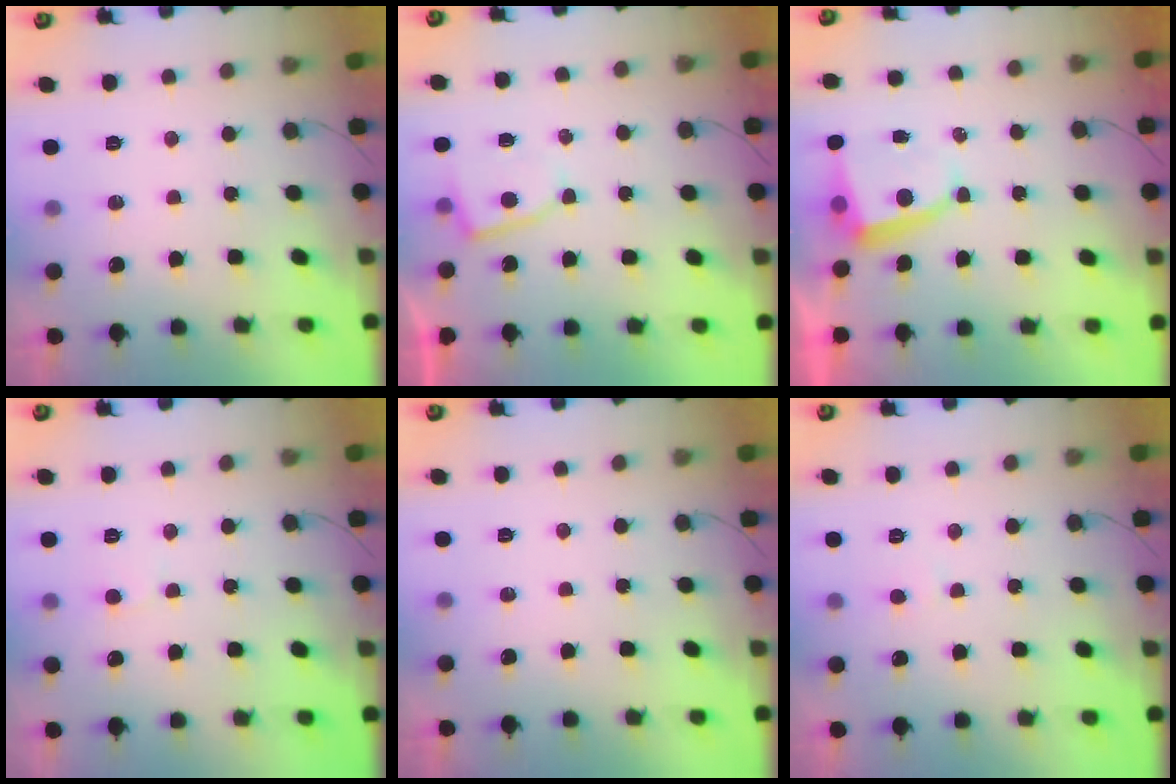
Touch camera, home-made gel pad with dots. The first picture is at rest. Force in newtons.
{"total": 4.7, "press": 4.7, "slide": 0.5}
{"total": 4.6, "press": 4.6, "slide": 0.5}
{"total": 5.1, "press": 5.1, "slide": 0.5}
{"total": 0.0}
{"total": 1.1, "press": 1.1, "slide": 0.1}